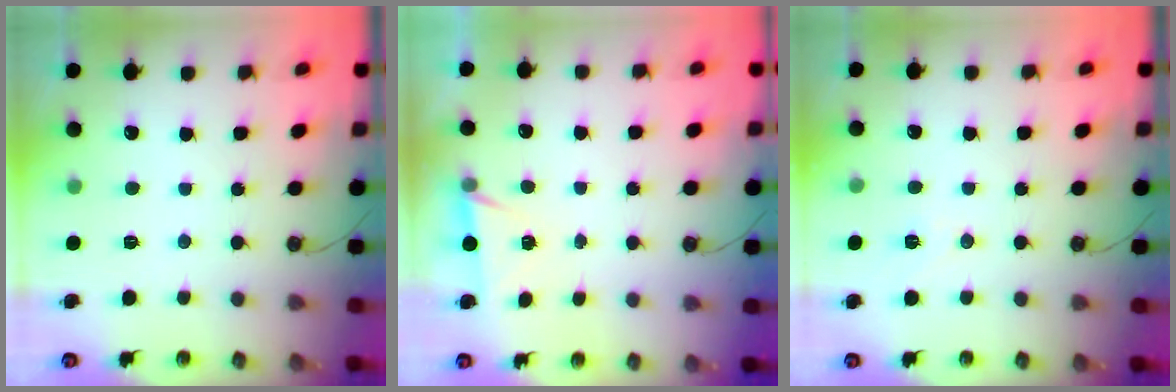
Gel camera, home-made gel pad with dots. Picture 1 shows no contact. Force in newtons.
{"total": 5.1, "press": 2.4, "slide": 4.5}
{"total": 5.8, "press": 3.9, "slide": 4.3}